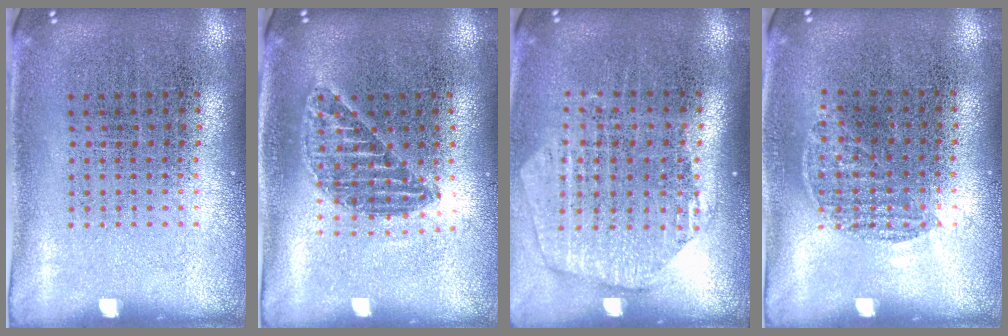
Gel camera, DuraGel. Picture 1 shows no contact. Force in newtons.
{"total": 1.2, "press": 1.1, "slide": 0.5}
{"total": 1.7, "press": 1.5, "slide": 0.8}
{"total": 0.5, "press": 0.4, "slide": 0.4}